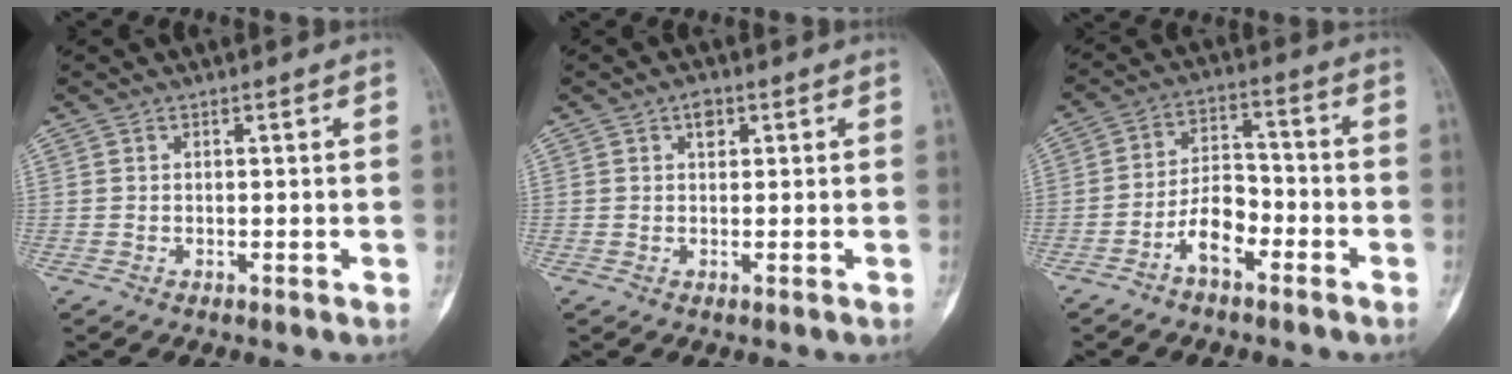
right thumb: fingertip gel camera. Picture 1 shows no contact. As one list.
[{"total": 2.0, "force": [0.8, 1.3, 1.3], "torque": [-0.014, 0.001, 0.009]}, {"total": 7.9, "force": [-4.3, 3.9, 5.4], "torque": [-0.087, 0.041, -0.082]}]